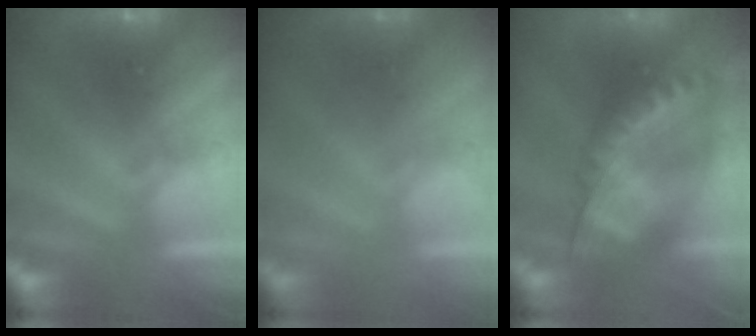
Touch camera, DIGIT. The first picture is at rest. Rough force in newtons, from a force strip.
{"total": 1.1}
{"total": 6.8}